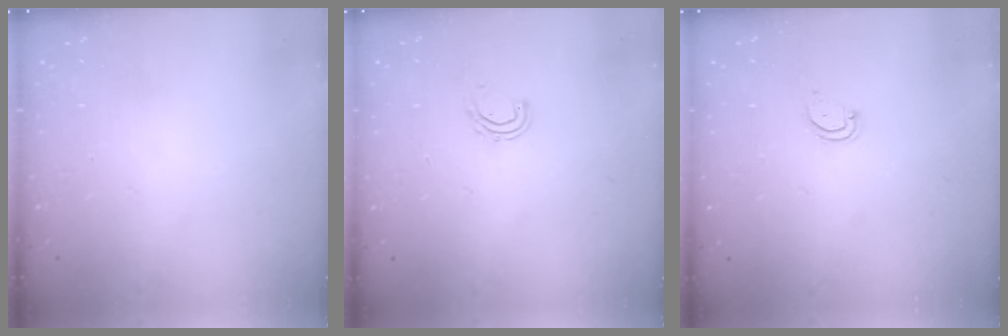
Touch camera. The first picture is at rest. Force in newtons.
{"total": 5.0, "press": 4.8, "slide": 1.0}
{"total": 2.8, "press": 2.8, "slide": 0.2}